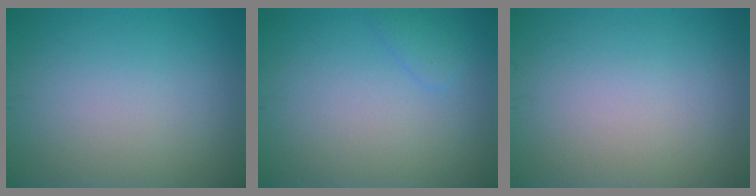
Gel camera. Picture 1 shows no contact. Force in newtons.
{"total": 1.2, "press": 1.2, "slide": 0.1}
{"total": 0.0}